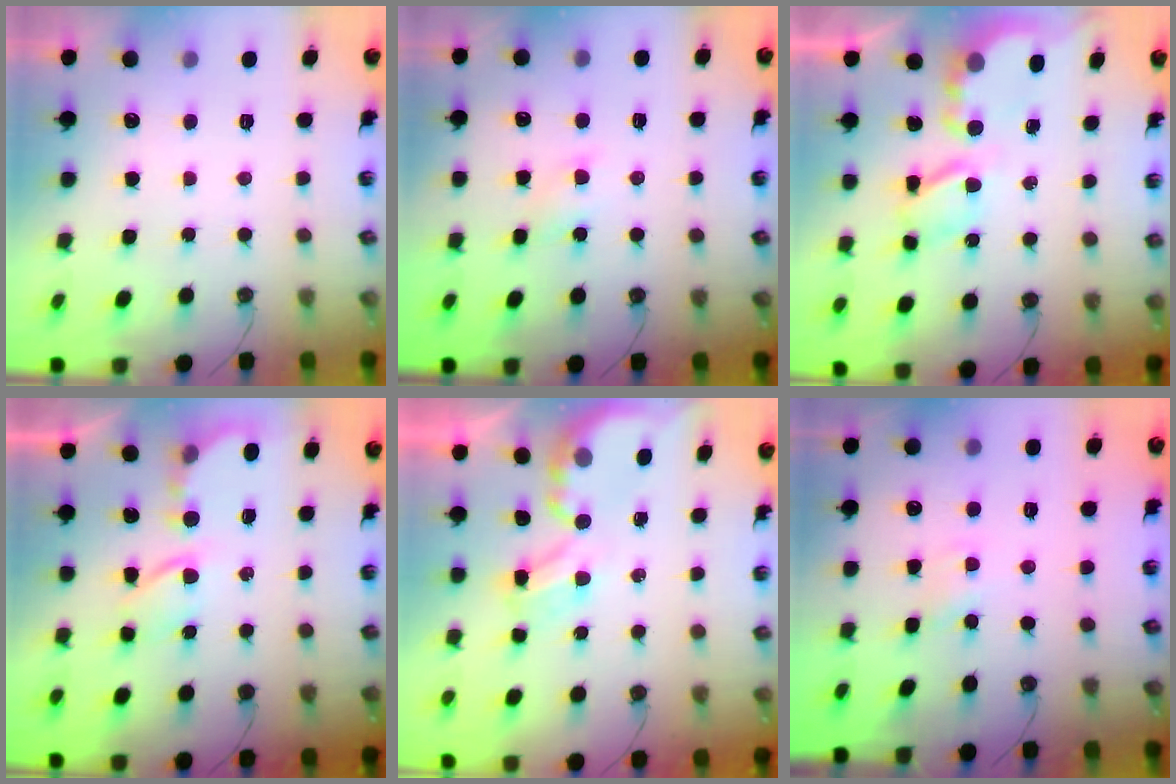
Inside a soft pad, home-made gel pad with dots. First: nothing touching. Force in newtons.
{"total": 4.8, "press": 4.8, "slide": 0.6}
{"total": 6.8, "press": 6.8, "slide": 0.5}
{"total": 6.2, "press": 6.2, "slide": 0.5}
{"total": 3.7, "press": 3.7, "slide": 0.2}
{"total": 2.0, "press": 2.0, "slide": 0.2}